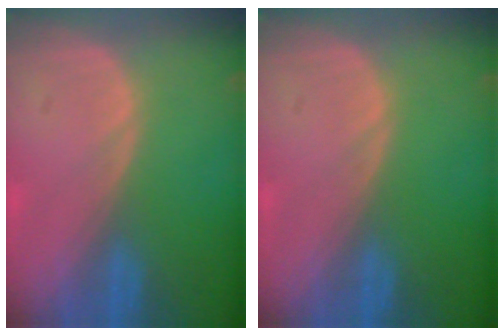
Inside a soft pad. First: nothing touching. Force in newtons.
{"total": 0.0}